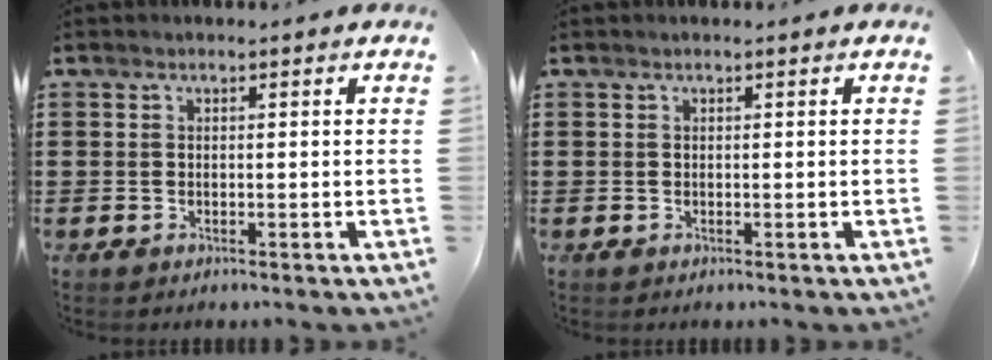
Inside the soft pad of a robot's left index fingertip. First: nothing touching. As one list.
[{"total": 0.0}]